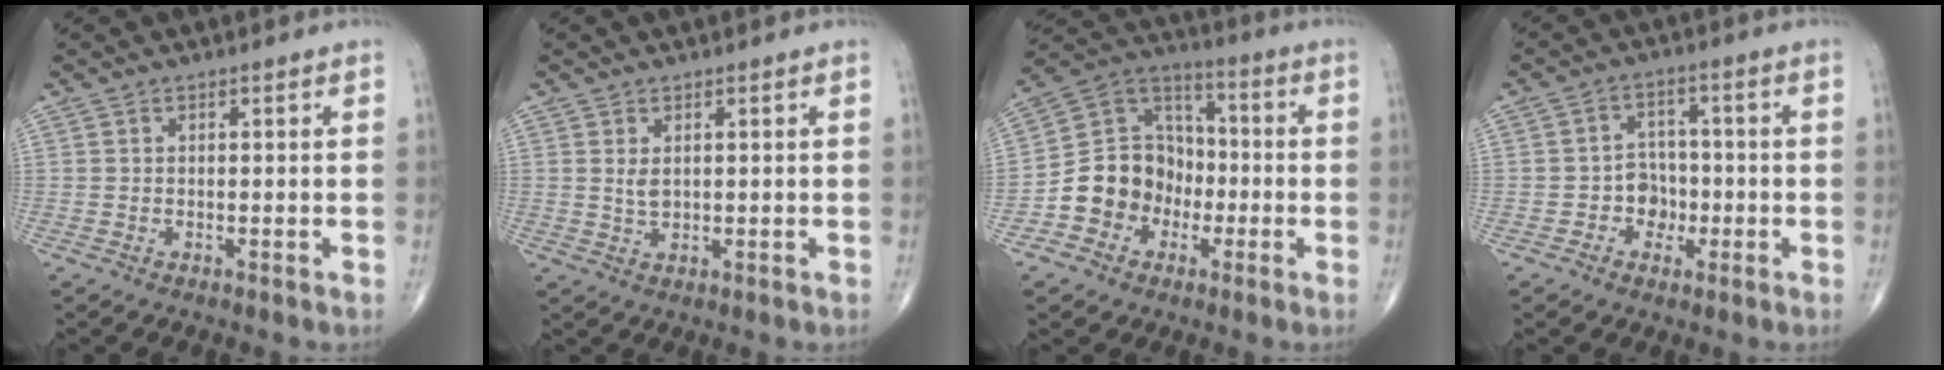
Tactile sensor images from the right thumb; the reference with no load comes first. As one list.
[{"total": 2.1, "force": [0.6, 1.2, 1.7], "torque": [-0.029, -0.005, 0.015]}, {"total": 13.1, "force": [-4.3, 11.4, 5.0], "torque": [-0.039, 0.068, -0.081]}, {"total": 5.3, "force": [-1.6, 4.6, 2.1], "torque": [0.004, 0.020, -0.035]}]